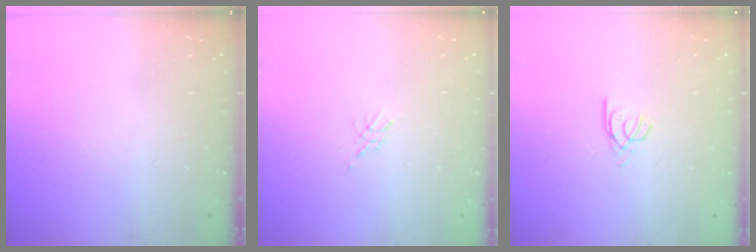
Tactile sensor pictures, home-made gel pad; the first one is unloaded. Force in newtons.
{"total": 1.4, "press": 1.4, "slide": 0.2}
{"total": 2.3, "press": 2.3, "slide": 0.2}